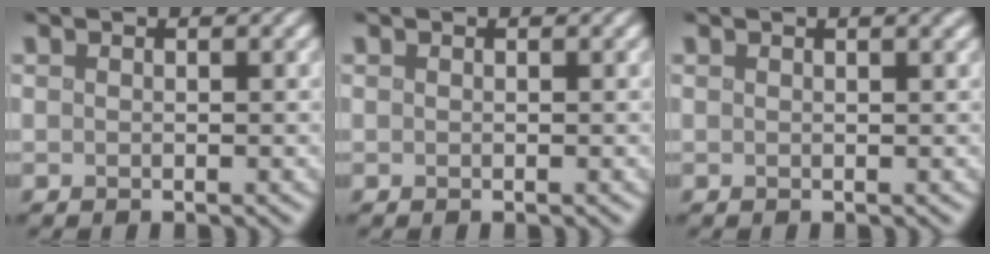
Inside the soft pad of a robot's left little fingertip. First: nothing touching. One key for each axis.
{"total": 0.0}
{"total": 2.7, "fx": 1.5, "fy": 1.2, "fz": 1.9, "tx": 0.001, "ty": 0.015, "tz": -0.001}